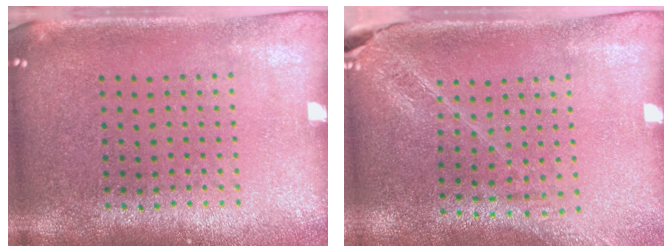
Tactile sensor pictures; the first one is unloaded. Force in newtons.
{"total": 1.5, "press": 1.5, "slide": 0.2}